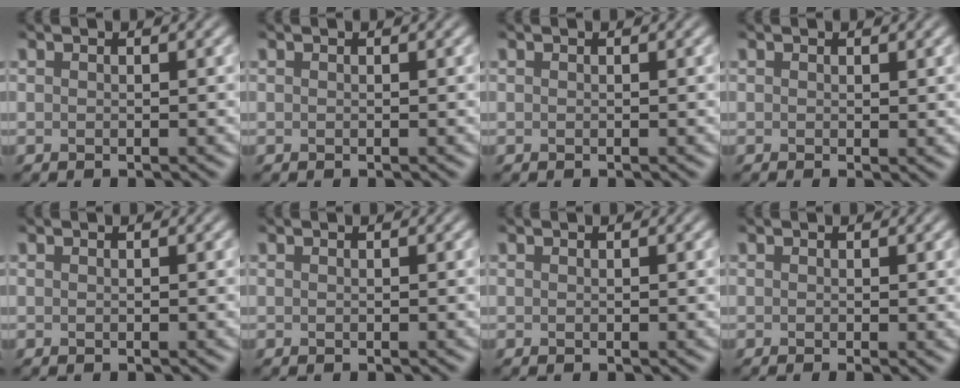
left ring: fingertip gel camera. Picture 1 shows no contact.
{"total": 0.0}
{"total": 0.0}
{"total": 0.8, "force": [0.2, 0.1, 0.8], "torque": [-0.009, -0.003, 0.002]}
{"total": 0.0}
{"total": 0.0}
{"total": 0.0}
{"total": 1.2, "force": [-0.1, 0.2, 1.1], "torque": [-0.016, -0.006, -0.004]}